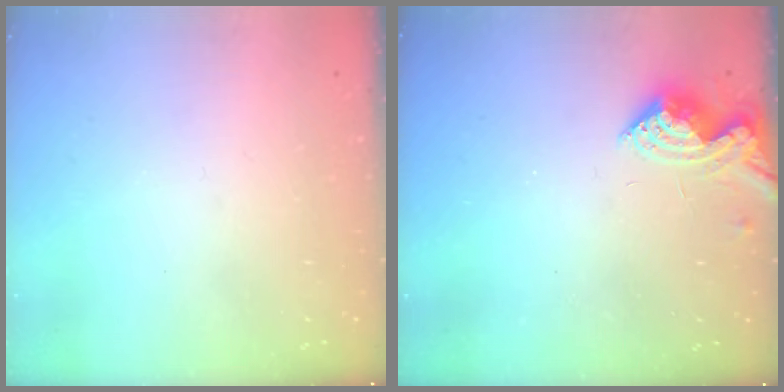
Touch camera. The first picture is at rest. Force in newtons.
{"total": 8.9, "press": 8.9, "slide": 0.5}